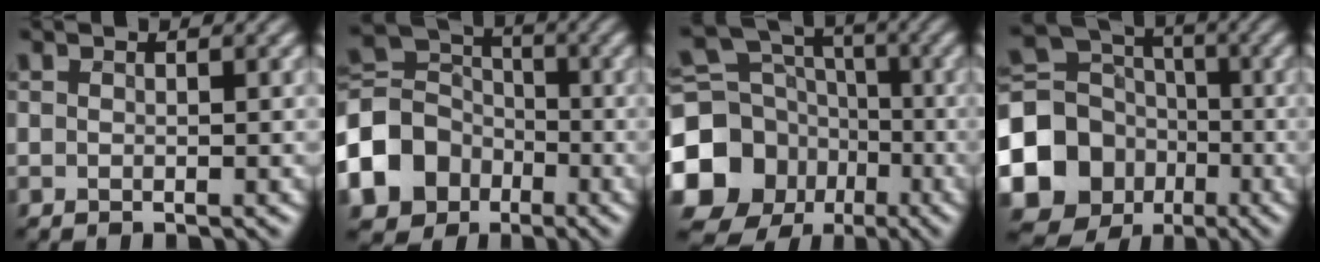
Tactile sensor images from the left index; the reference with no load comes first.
{"total": 8.7, "force": [-3.6, 7.0, 3.8], "torque": [-0.089, 0.000, -0.085]}
{"total": 13.4, "force": [-4.6, 11.7, 4.7], "torque": [-0.128, -0.025, -0.108]}
{"total": 13.7, "force": [-4.2, 12.0, 4.9], "torque": [-0.116, -0.028, -0.100]}